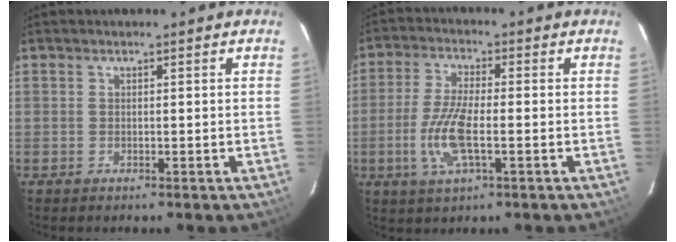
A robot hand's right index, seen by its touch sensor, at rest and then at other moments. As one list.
[{"total": 8.8, "force": [-2.2, 2.5, 8.2], "torque": [-0.174, -0.004, -0.047]}]